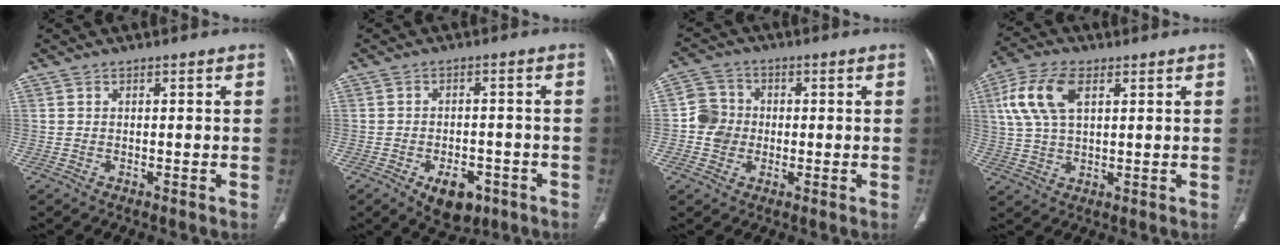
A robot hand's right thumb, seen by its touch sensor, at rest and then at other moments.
{"total": 7.8, "force": [-3.9, 4.6, 4.9], "torque": [-0.054, 0.013, -0.047]}
{"total": 6.2, "force": [-0.6, 5.9, 1.8], "torque": [-0.012, 0.013, -0.018]}
{"total": 10.8, "force": [3.8, 5.7, 8.4], "torque": [-0.180, 0.008, 0.073]}